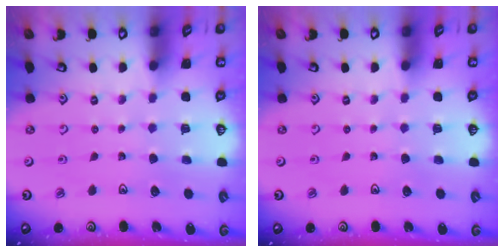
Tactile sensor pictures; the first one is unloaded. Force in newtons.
{"total": 0.0}